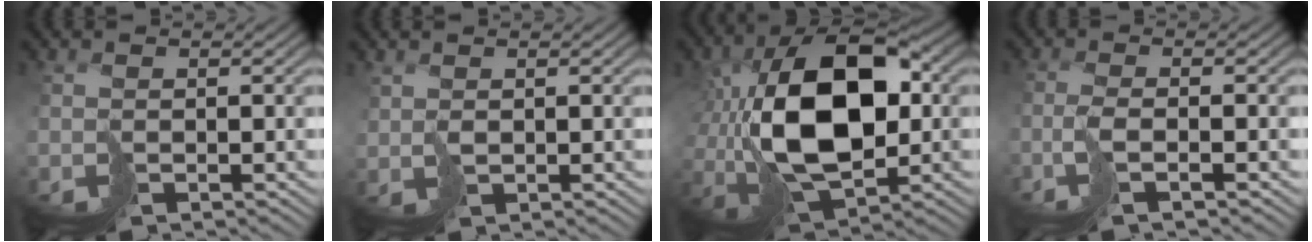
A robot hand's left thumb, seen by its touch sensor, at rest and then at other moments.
{"total": 1.6, "force": [1.3, 0.9, 0.3], "torque": [-0.013, -0.005, 0.025]}
{"total": 16.2, "force": [2.1, 9.4, 13.0], "torque": [-0.245, 0.018, 0.030]}
{"total": 2.1, "force": [-0.5, -0.1, 2.0], "torque": [-0.031, 0.006, -0.026]}